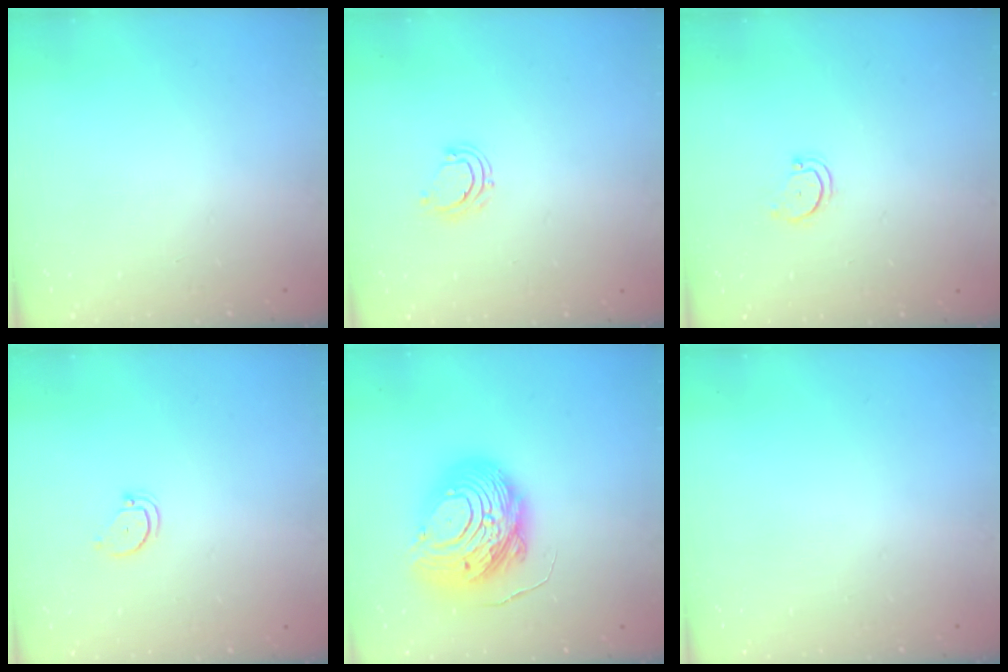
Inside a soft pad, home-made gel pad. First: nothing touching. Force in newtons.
{"total": 4.7, "press": 4.6, "slide": 0.3}
{"total": 3.0, "press": 3.0, "slide": 0.2}
{"total": 2.6, "press": 2.6, "slide": 0.1}
{"total": 15.4, "press": 15.3, "slide": 1.4}
{"total": 0.0}